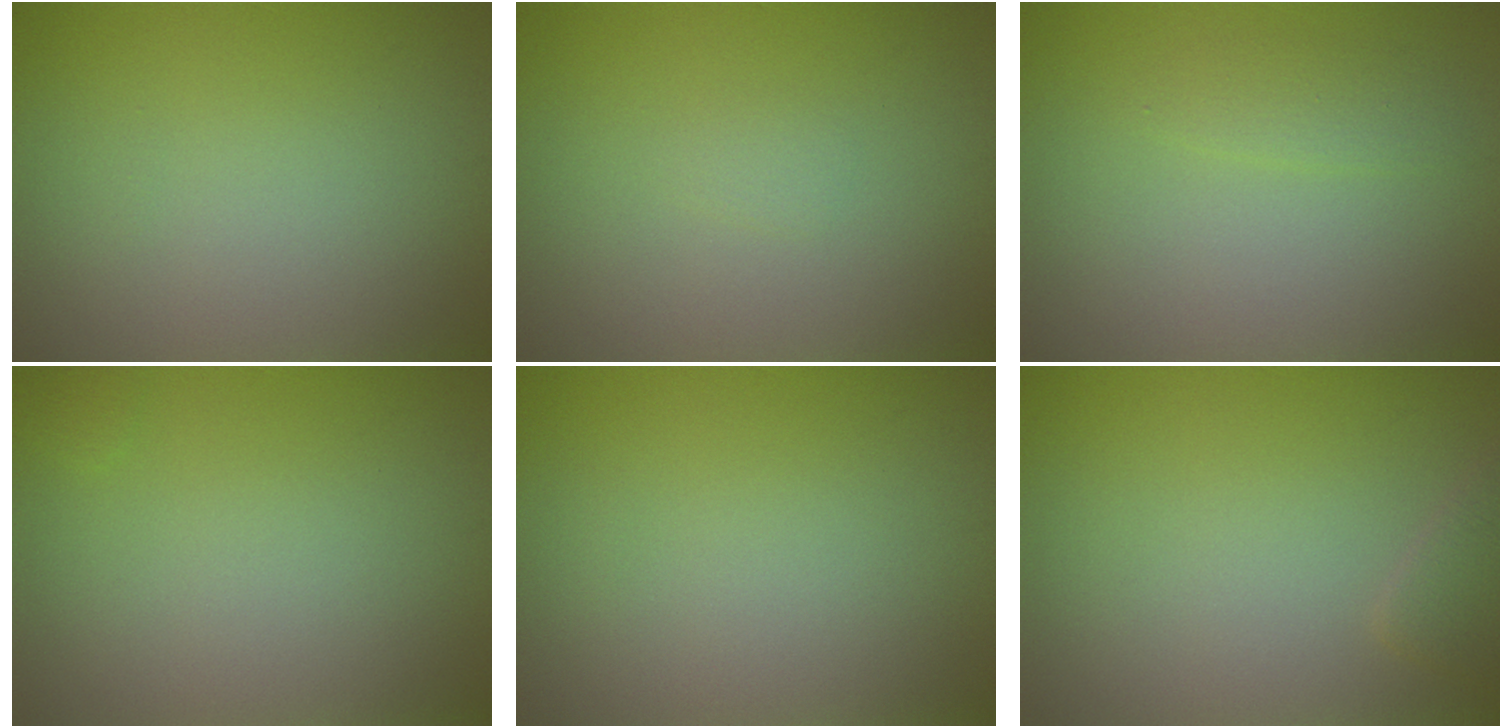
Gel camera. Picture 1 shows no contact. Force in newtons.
{"total": 0.6, "press": 0.6, "slide": 0.1}
{"total": 1.2, "press": 1.2, "slide": 0.1}
{"total": 0.9, "press": 0.9, "slide": 0.2}
{"total": 0.0}
{"total": 1.5, "press": 1.5, "slide": 0.1}